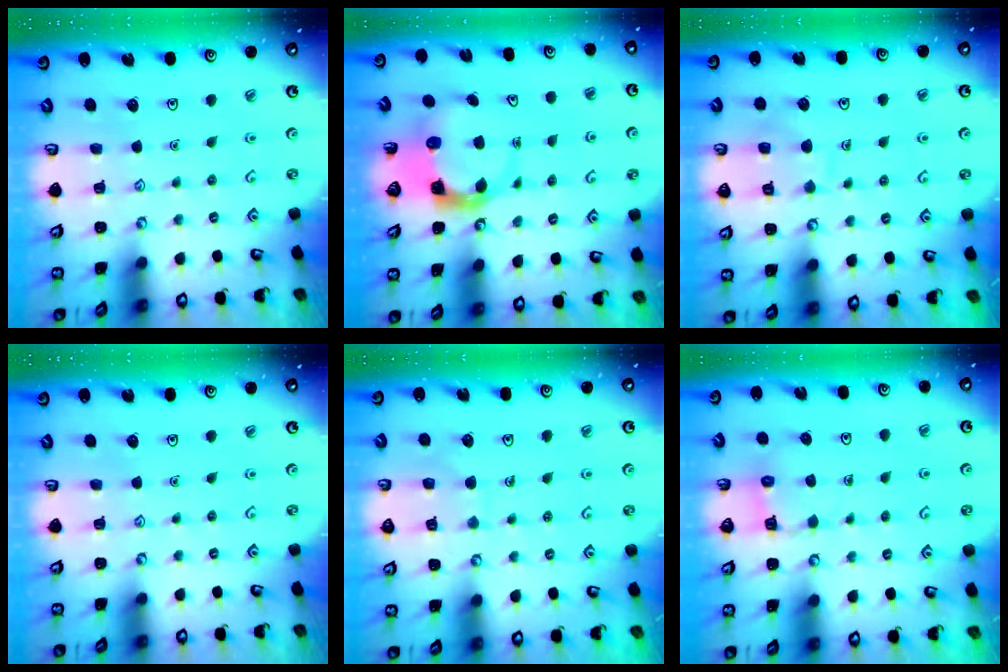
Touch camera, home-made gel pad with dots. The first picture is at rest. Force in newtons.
{"total": 3.8, "press": 3.7, "slide": 0.6}
{"total": 8.4, "press": 8.4, "slide": 0.8}
{"total": 0.0}
{"total": 5.7, "press": 5.7, "slide": 0.5}
{"total": 5.3, "press": 5.2, "slide": 0.4}